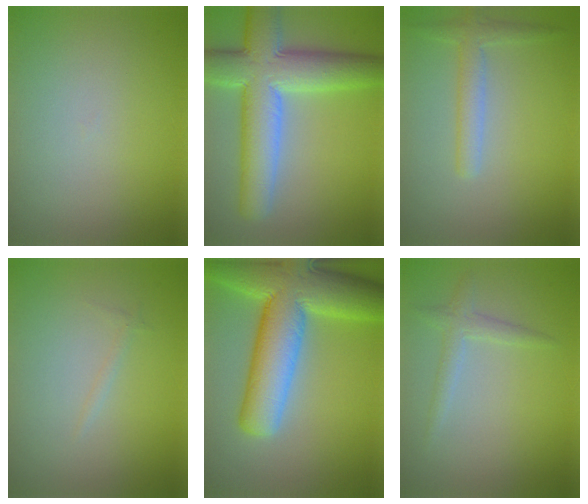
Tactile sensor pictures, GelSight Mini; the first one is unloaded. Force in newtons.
{"total": 10.0, "press": 10.0, "slide": 0.5}
{"total": 2.4, "press": 2.4, "slide": 0.1}
{"total": 0.5, "press": 0.5, "slide": 0.0}
{"total": 12.1, "press": 12.1, "slide": 0.9}
{"total": 1.7, "press": 1.7, "slide": 0.0}